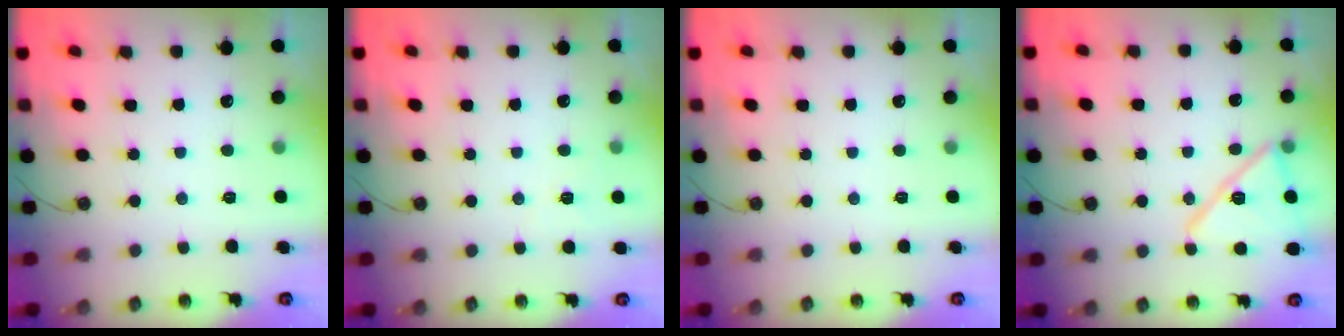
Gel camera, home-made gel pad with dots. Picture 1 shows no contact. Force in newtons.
{"total": 4.4, "press": 3.5, "slide": 2.7}
{"total": 0.0}
{"total": 15.2, "press": 15.1, "slide": 0.9}